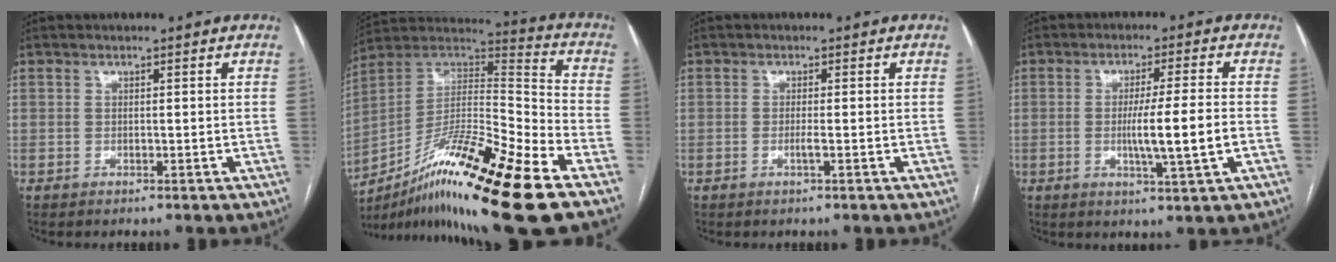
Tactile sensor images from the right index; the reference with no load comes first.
{"total": 24.5, "force": [-14.5, 1.3, 19.7], "torque": [-0.321, -0.016, -0.251]}
{"total": 1.3, "force": [-0.5, -0.2, 1.1], "torque": [-0.025, -0.002, -0.010]}
{"total": 8.0, "force": [-1.4, -0.6, 7.8], "torque": [-0.134, -0.012, -0.023]}